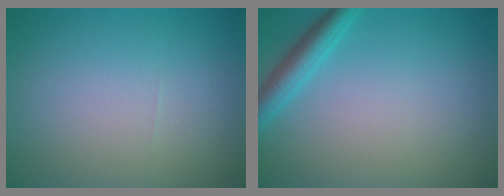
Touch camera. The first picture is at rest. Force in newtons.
{"total": 2.8, "press": 2.8, "slide": 0.1}